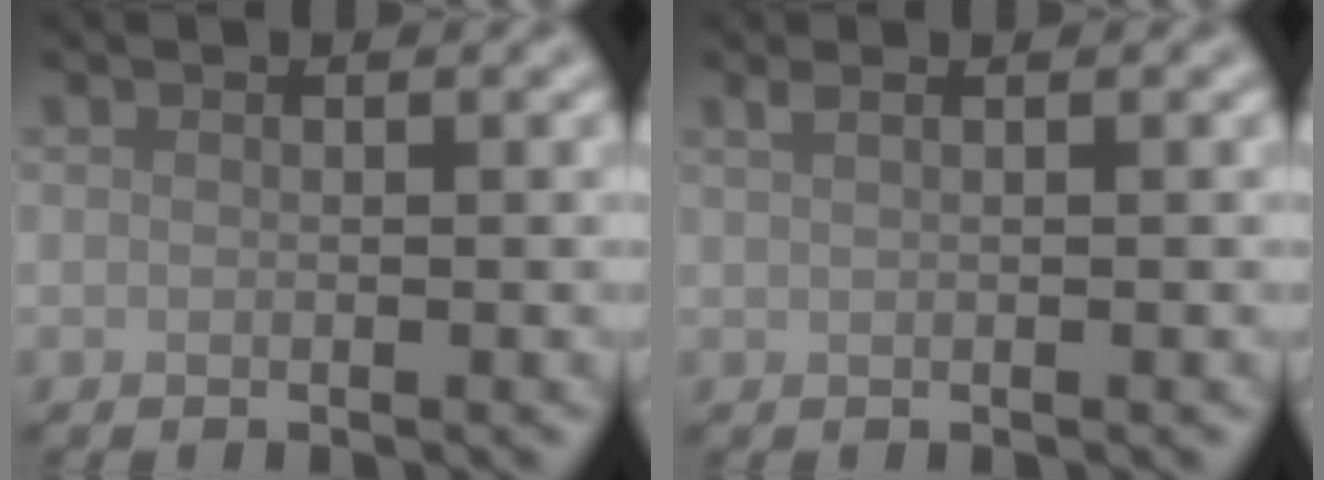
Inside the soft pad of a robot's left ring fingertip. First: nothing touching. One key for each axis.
{"total": 1.3, "fx": 0.8, "fy": 0.5, "fz": 0.9, "tx": -0.014, "ty": 0.001, "tz": 0.008}